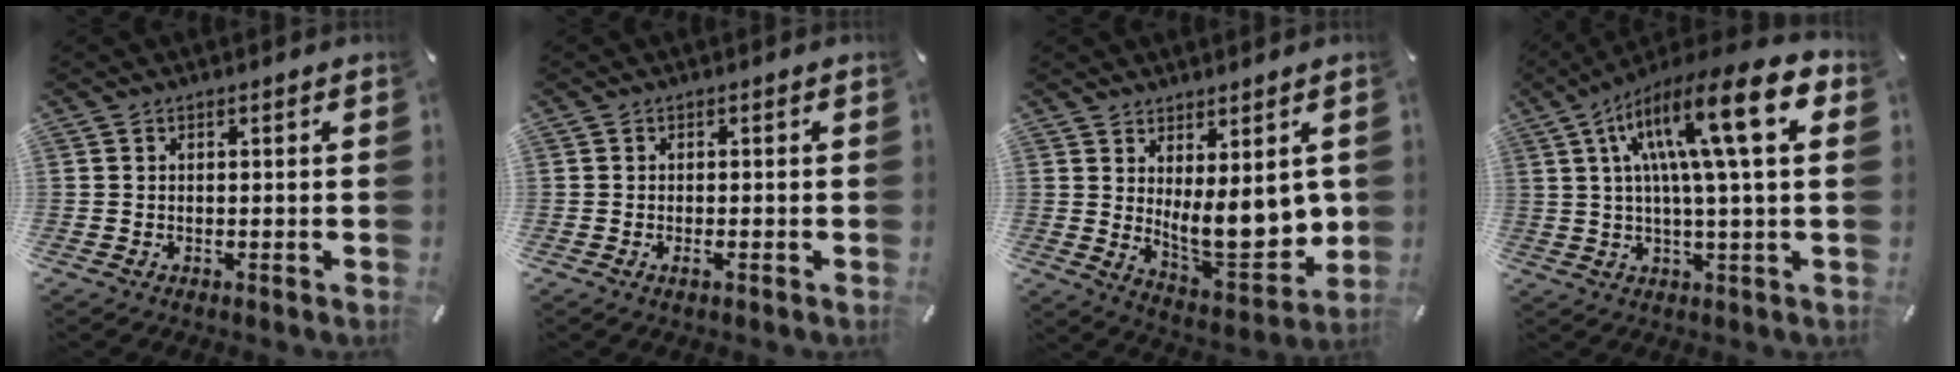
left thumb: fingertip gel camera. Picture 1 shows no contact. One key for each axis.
{"total": 1.4, "fx": -0.5, "fy": 0.3, "fz": 1.2, "tx": -0.021, "ty": -0.003, "tz": -0.007}
{"total": 13.2, "fx": 3.0, "fy": 5.5, "fz": 11.7, "tx": -0.168, "ty": -0.046, "tz": 0.059}
{"total": 19.3, "fx": 6.2, "fy": 3.5, "fz": 17.9, "tx": -0.316, "ty": -0.022, "tz": 0.080}